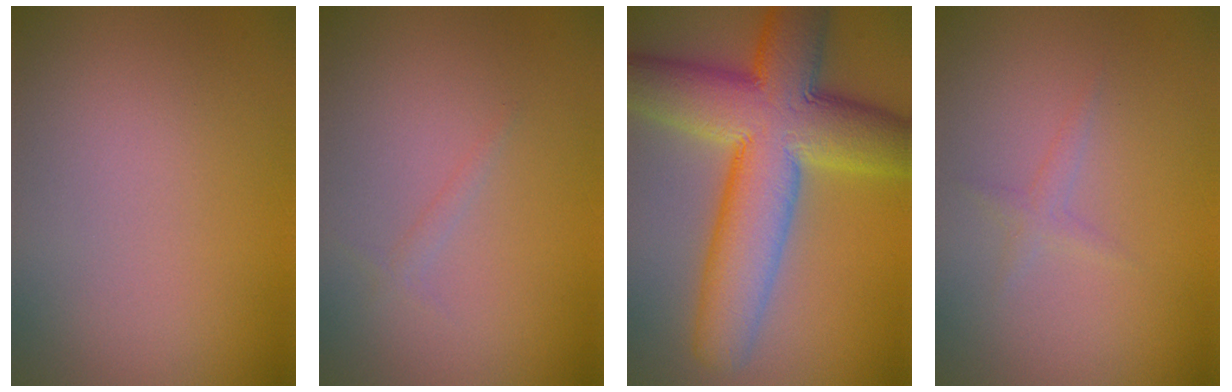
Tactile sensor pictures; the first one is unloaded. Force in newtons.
{"total": 0.7, "press": 0.7, "slide": 0.1}
{"total": 12.3, "press": 12.3, "slide": 0.3}
{"total": 0.5, "press": 0.5, "slide": 0.0}